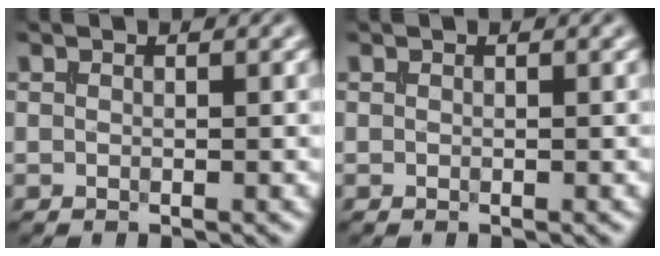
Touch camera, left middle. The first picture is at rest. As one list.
[{"total": 0.0}]